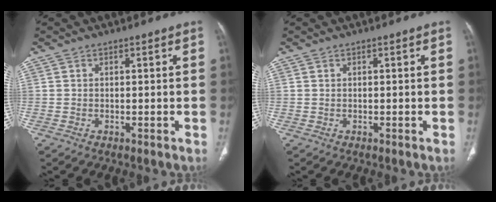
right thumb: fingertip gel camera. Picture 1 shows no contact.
{"total": 0.0}